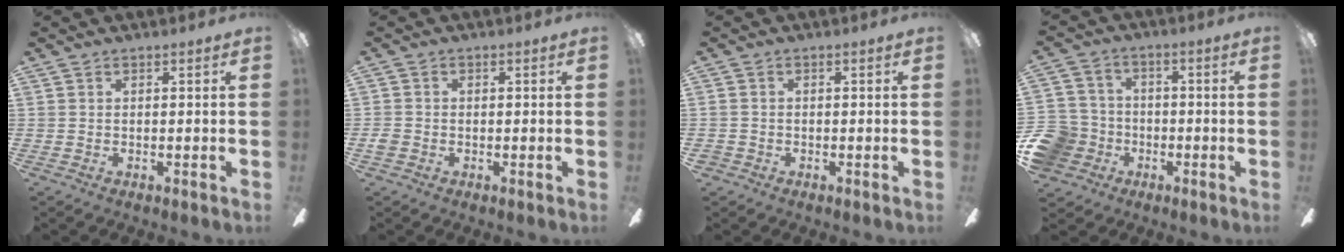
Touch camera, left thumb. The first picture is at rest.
{"total": 2.0, "force": [-0.8, 1.5, 0.9], "torque": [-0.015, 0.007, -0.016]}
{"total": 1.4, "force": [-0.8, 1.1, 0.3], "torque": [-0.004, 0.006, -0.018]}
{"total": 11.3, "force": [-4.4, 9.6, 3.9], "torque": [-0.112, 0.043, -0.077]}